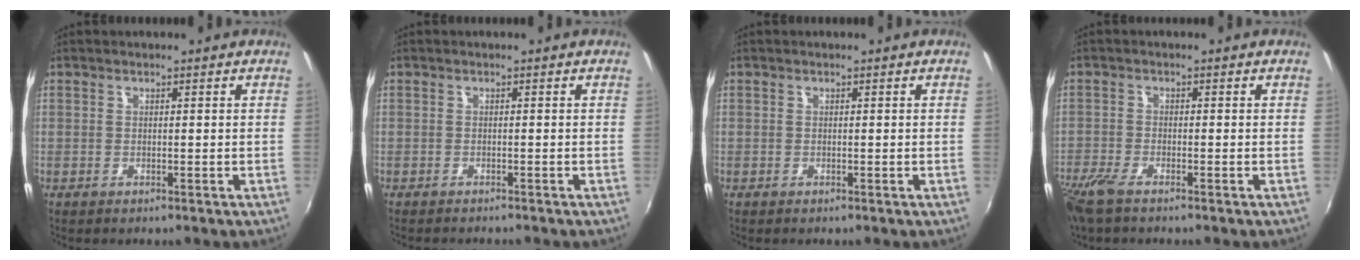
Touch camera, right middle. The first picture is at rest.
{"total": 2.2, "force": [-2.0, 0.2, 0.7], "torque": [-0.022, -0.013, -0.034]}
{"total": 0.0}
{"total": 5.6, "force": [-4.3, 1.4, 3.3], "torque": [-0.090, -0.019, -0.087]}